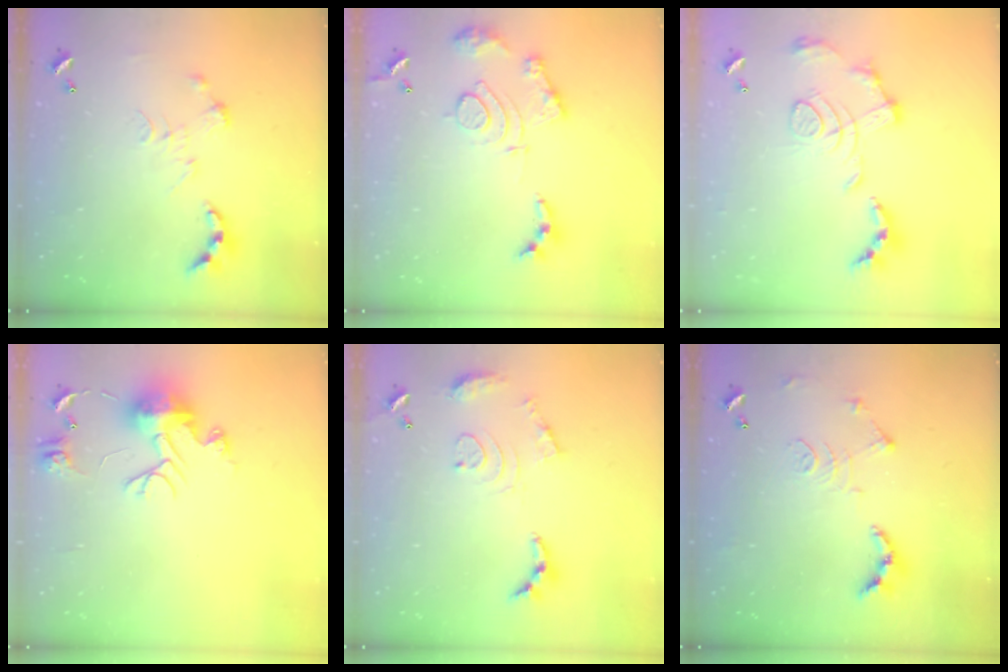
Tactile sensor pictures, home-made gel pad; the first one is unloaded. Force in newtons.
{"total": 14.5, "press": 14.4, "slide": 1.3}
{"total": 1.7, "press": 1.1, "slide": 1.3}
{"total": 10.5, "press": 10.5, "slide": 1.0}
{"total": 12.6, "press": 12.5, "slide": 1.3}
{"total": 12.0, "press": 11.9, "slide": 1.3}